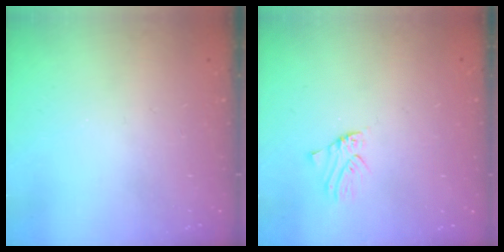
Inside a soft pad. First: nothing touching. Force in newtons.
{"total": 0.9, "press": 0.9, "slide": 0.1}